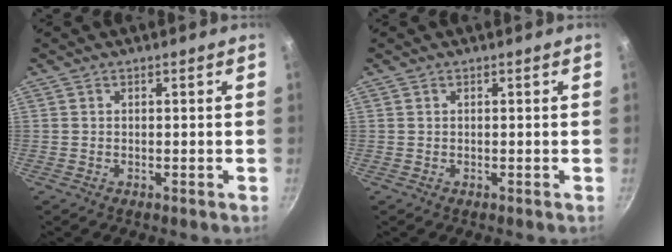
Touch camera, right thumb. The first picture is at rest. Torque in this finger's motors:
{"motor_torque": [-0.15, -0.15, 0.17, -0.17, 0.00]}